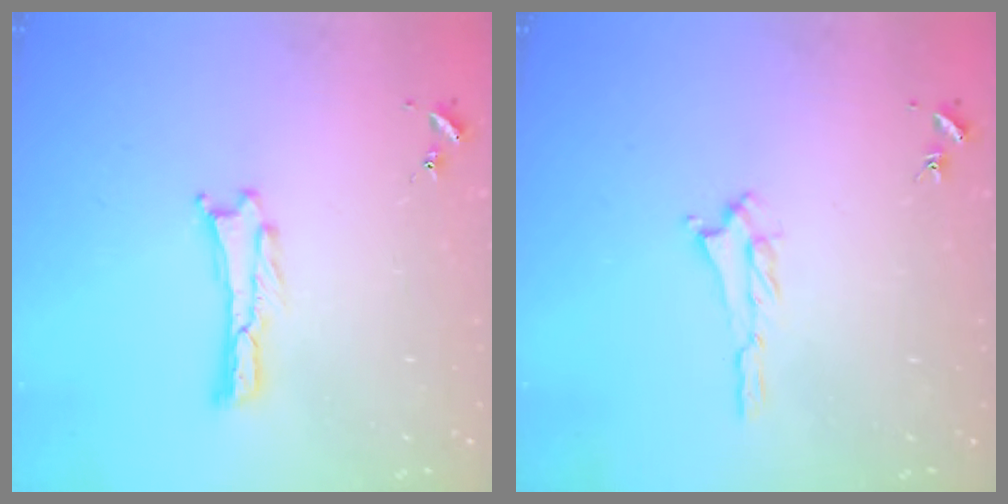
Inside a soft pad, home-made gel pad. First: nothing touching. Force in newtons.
{"total": 1.2, "press": 1.1, "slide": 0.5}